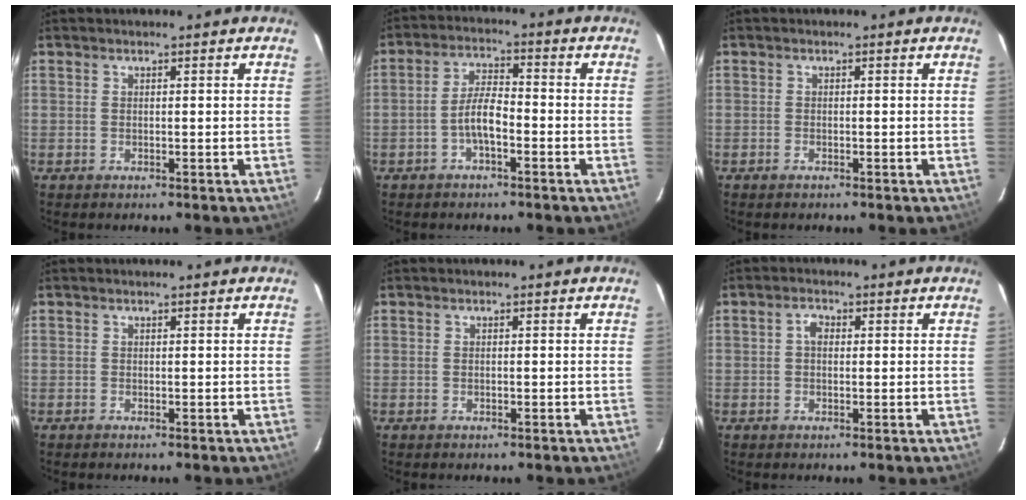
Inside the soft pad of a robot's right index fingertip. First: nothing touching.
{"total": 5.3, "force": [-2.3, 1.6, 4.5], "torque": [-0.095, 0.012, -0.043]}
{"total": 0.8, "force": [-0.6, 0.4, 0.2], "torque": [-0.005, 0.001, -0.013]}
{"total": 0.0}
{"total": 0.0}
{"total": 1.9, "force": [0.2, 1.4, 1.3], "torque": [-0.024, 0.009, -0.001]}